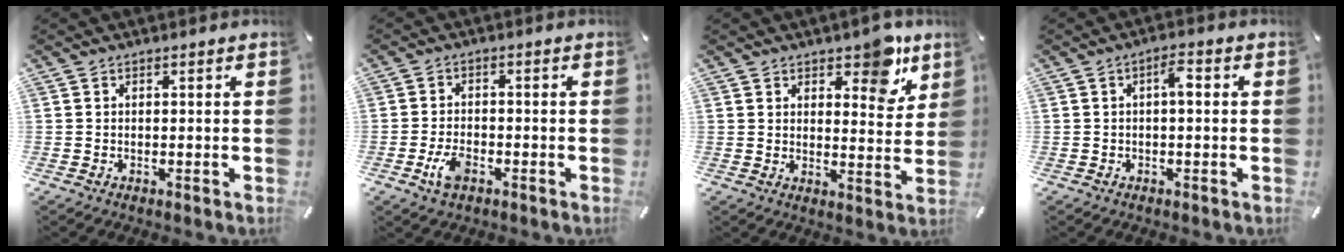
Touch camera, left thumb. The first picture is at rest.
{"total": 5.1, "force": [-2.3, 2.9, 3.5], "torque": [-0.082, 0.004, -0.046]}
{"total": 8.8, "force": [6.2, 4.5, 4.3], "torque": [-0.025, -0.044, 0.100]}
{"total": 3.6, "force": [0.2, 1.3, 3.3], "torque": [-0.059, 0.013, -0.004]}